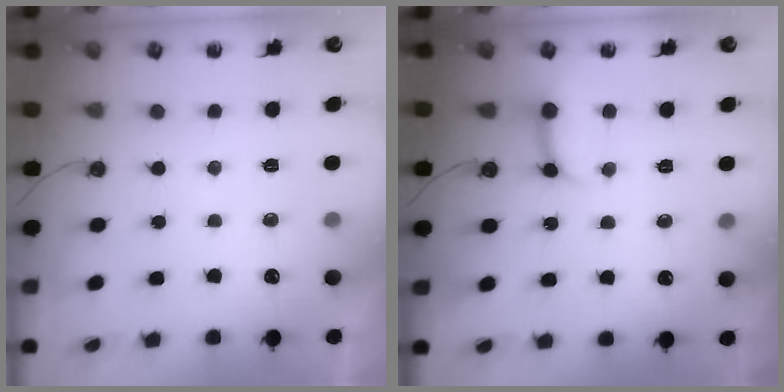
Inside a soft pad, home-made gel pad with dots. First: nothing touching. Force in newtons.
{"total": 11.0, "press": 10.9, "slide": 1.2}